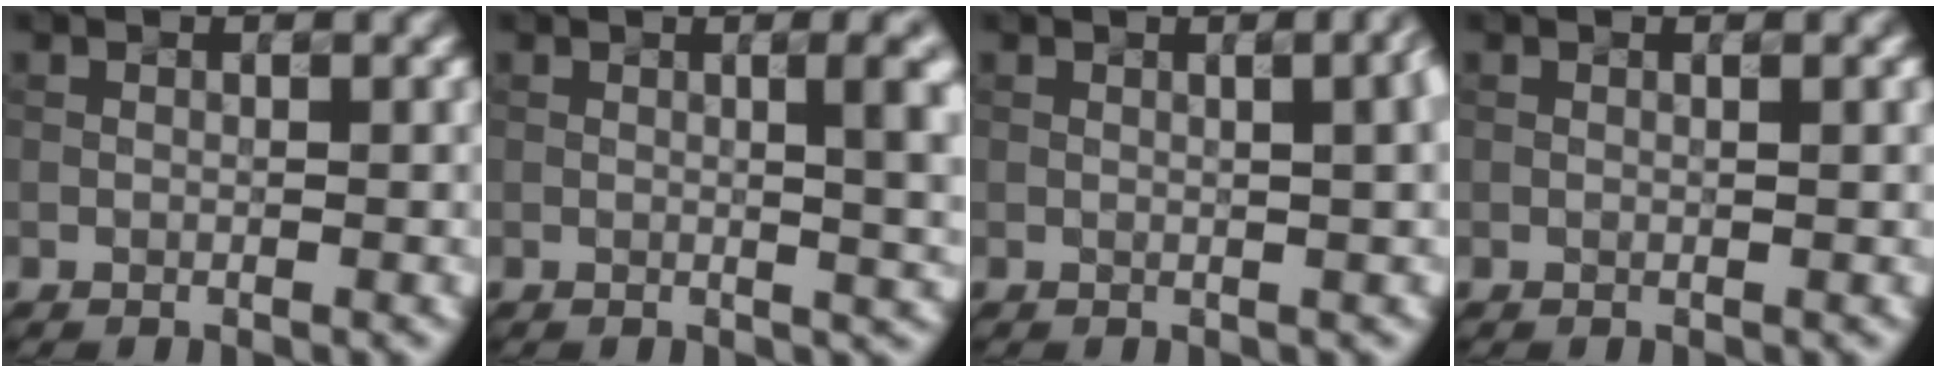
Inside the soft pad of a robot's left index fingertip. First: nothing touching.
{"total": 4.8, "force": [0.6, 1.5, 4.5], "torque": [-0.038, 0.011, 0.013]}
{"total": 5.8, "force": [1.4, 2.6, 4.9], "torque": [-0.016, 0.039, -0.005]}
{"total": 0.9, "force": [0.2, 0.4, 0.8], "torque": [-0.010, 0.003, -0.001]}